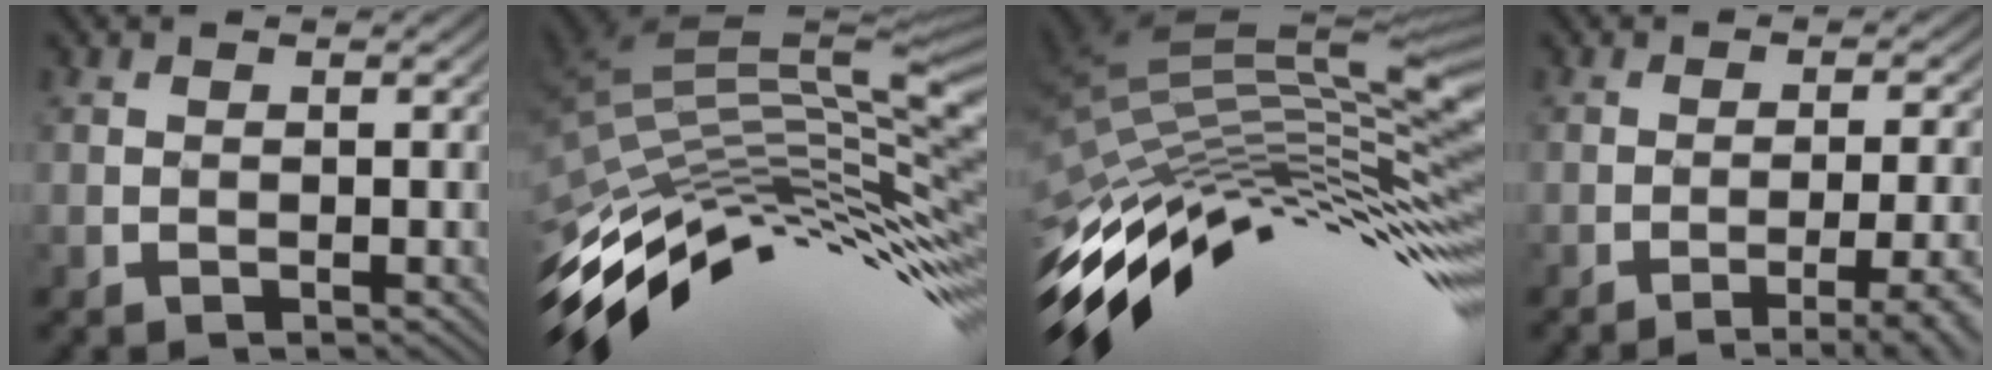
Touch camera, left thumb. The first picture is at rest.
{"total": 14.2, "force": [-5.0, 4.6, 12.5], "torque": [-0.249, 0.009, -0.089]}
{"total": 15.9, "force": [-5.1, 4.7, 14.3], "torque": [-0.280, 0.007, -0.090]}
{"total": 7.9, "force": [-4.1, 1.7, 6.5], "torque": [-0.094, 0.006, -0.050]}